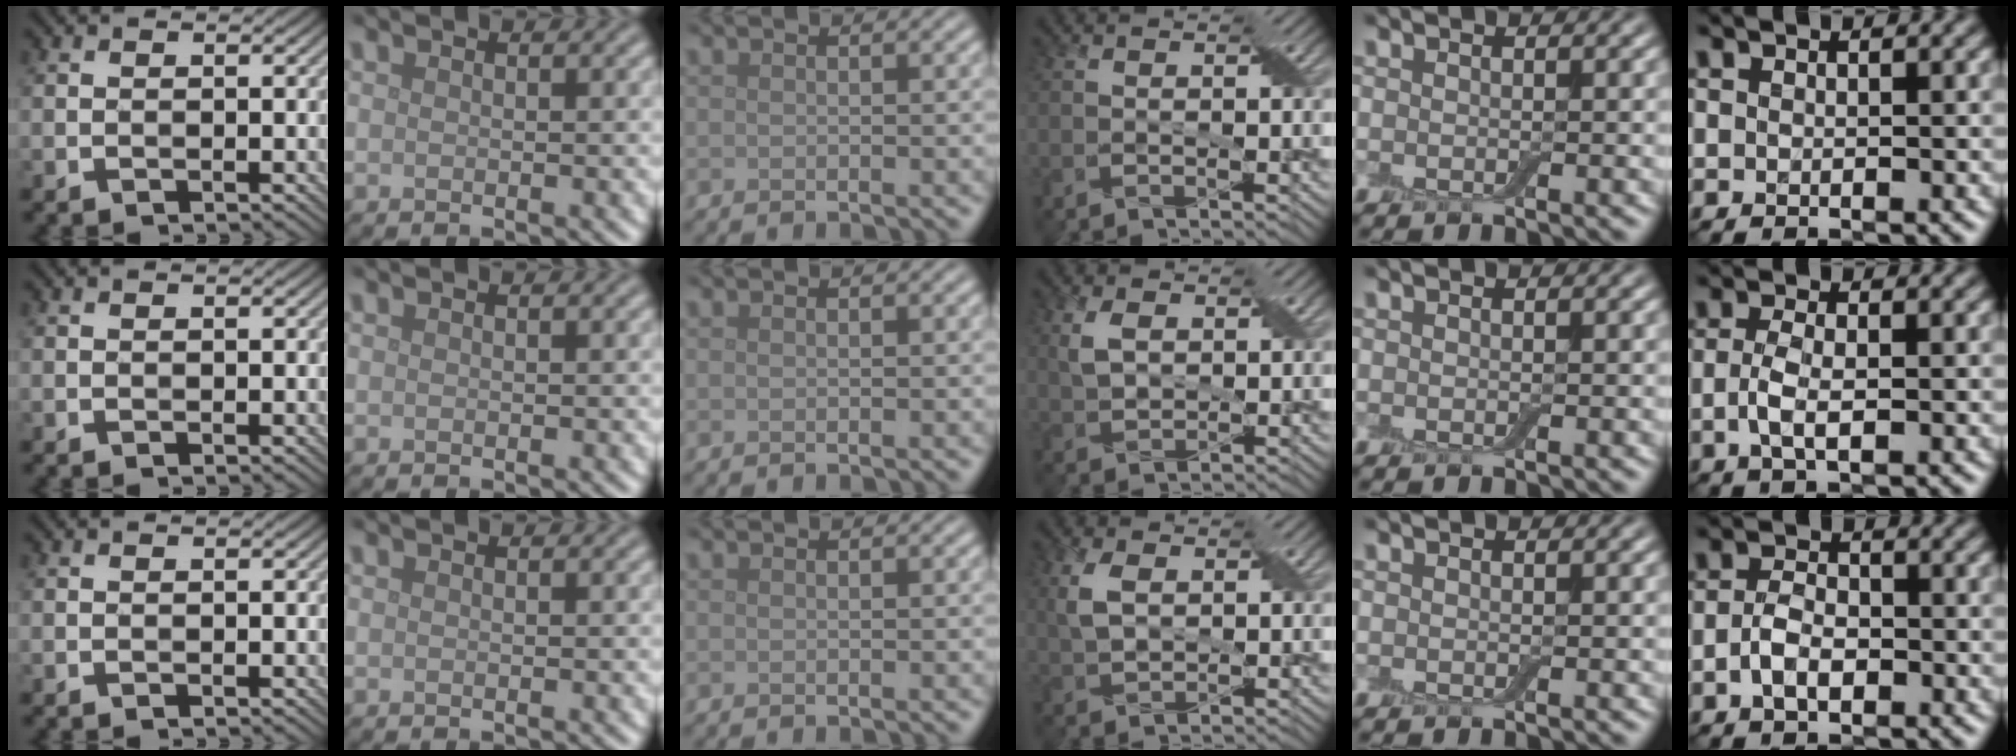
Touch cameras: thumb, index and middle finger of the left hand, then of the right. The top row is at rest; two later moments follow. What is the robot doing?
{"motion": "peel", "object": "adhesive wrap"}